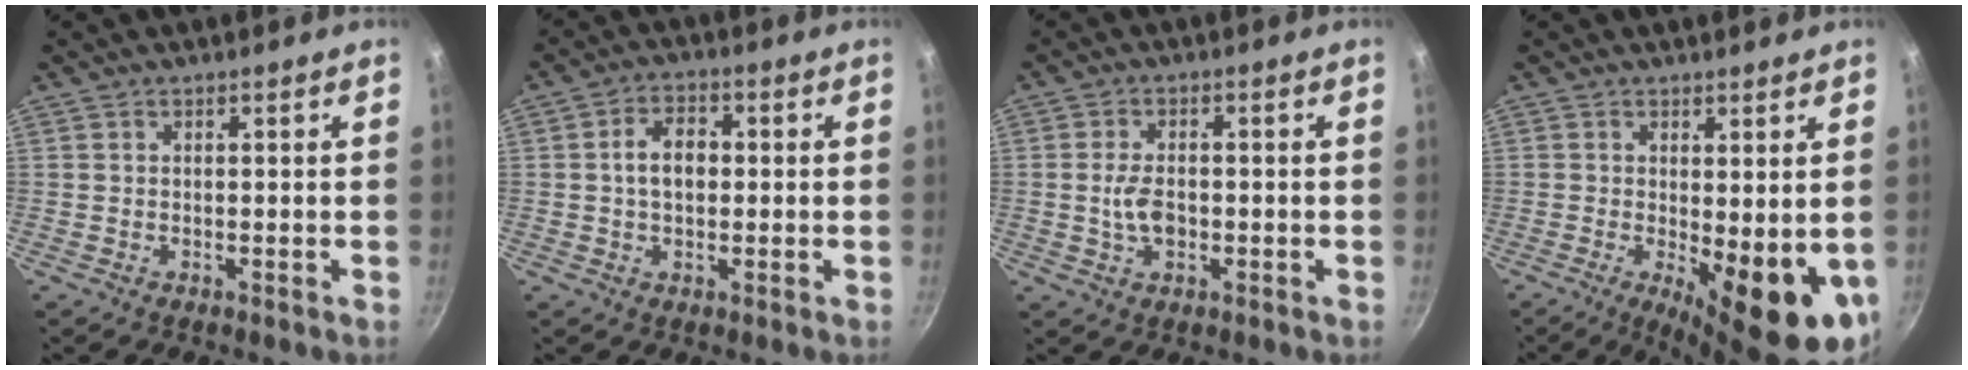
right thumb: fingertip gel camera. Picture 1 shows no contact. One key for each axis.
{"total": 6.2, "fx": 0.2, "fy": 4.2, "fz": 4.5, "tx": -0.057, "ty": 0.017, "tz": -0.002}
{"total": 5.1, "fx": -0.7, "fy": 3.1, "fz": 4.0, "tx": -0.066, "ty": 0.006, "tz": -0.016}
{"total": 12.5, "fx": -1.7, "fy": 4.3, "fz": 11.6, "tx": -0.129, "ty": -0.019, "tz": -0.010}